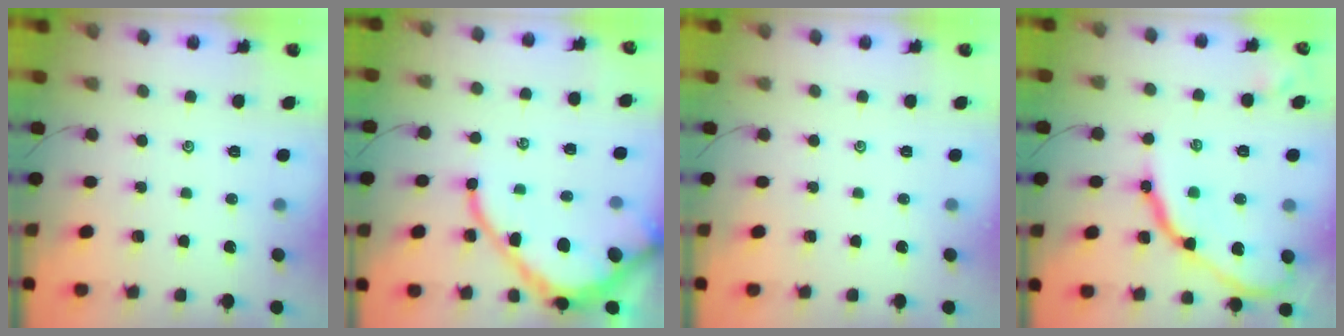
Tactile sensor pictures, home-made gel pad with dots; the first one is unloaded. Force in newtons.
{"total": 14.6, "press": 14.5, "slide": 1.5}
{"total": 0.0}
{"total": 15.1, "press": 15.1, "slide": 1.3}